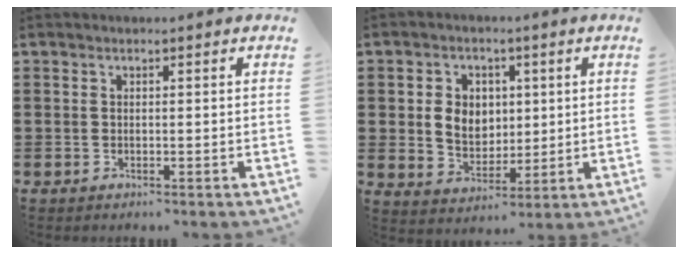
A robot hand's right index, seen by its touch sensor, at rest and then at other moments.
{"total": 5.8, "force": [0.8, 5.0, 2.9], "torque": [-0.066, 0.013, 0.012]}